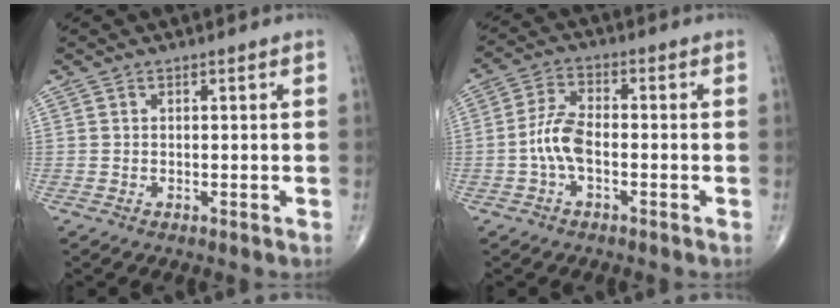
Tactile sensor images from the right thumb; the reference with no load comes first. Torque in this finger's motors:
{"motor_torque": [0.99, 0.43, 0.84, -0.18, 0.06]}